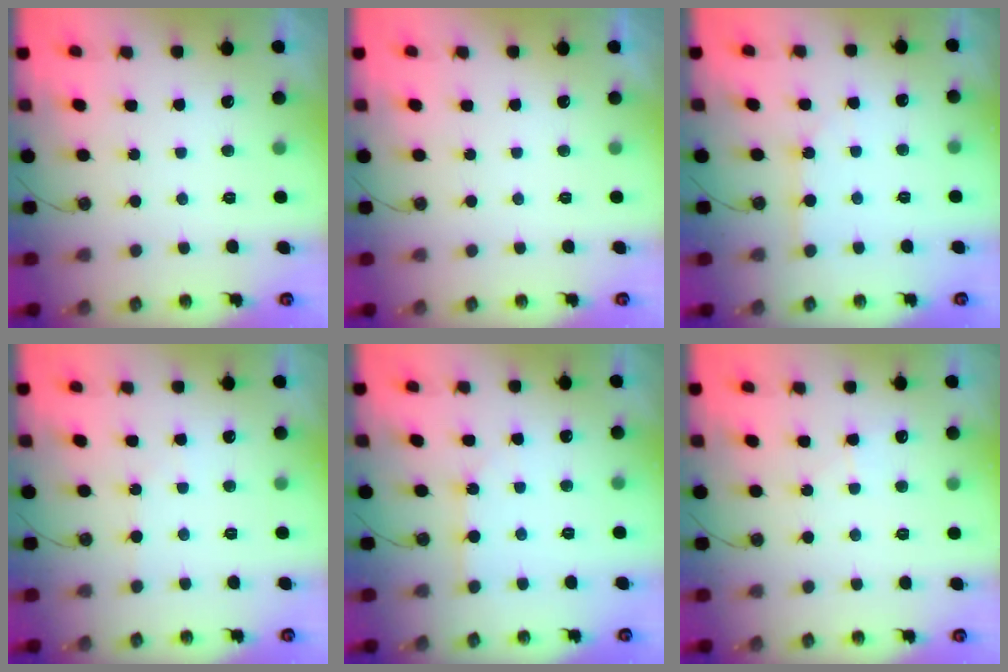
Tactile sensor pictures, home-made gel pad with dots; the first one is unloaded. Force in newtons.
{"total": 0.0}
{"total": 2.5, "press": 2.5, "slide": 0.3}
{"total": 2.7, "press": 2.7, "slide": 0.4}
{"total": 2.4, "press": 2.4, "slide": 0.3}
{"total": 4.6, "press": 4.5, "slide": 0.9}